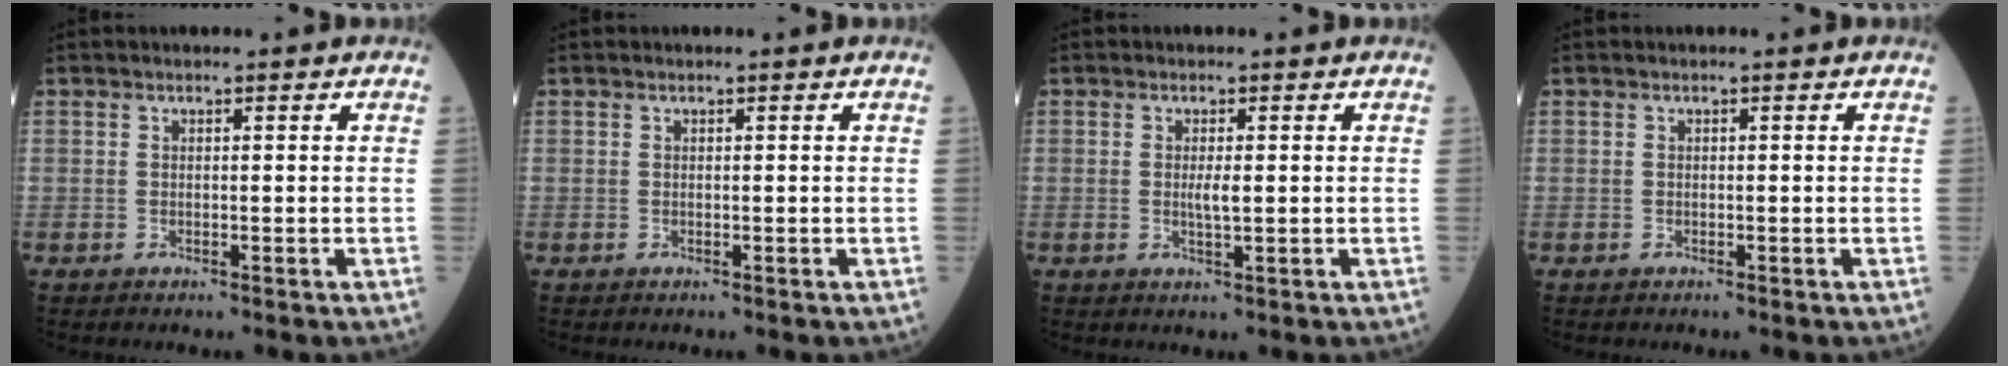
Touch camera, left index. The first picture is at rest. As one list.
[{"total": 0.0}, {"total": 1.8, "force": [0.1, 0.2, 1.8], "torque": [-0.038, -0.003, 0.003]}, {"total": 0.0}]